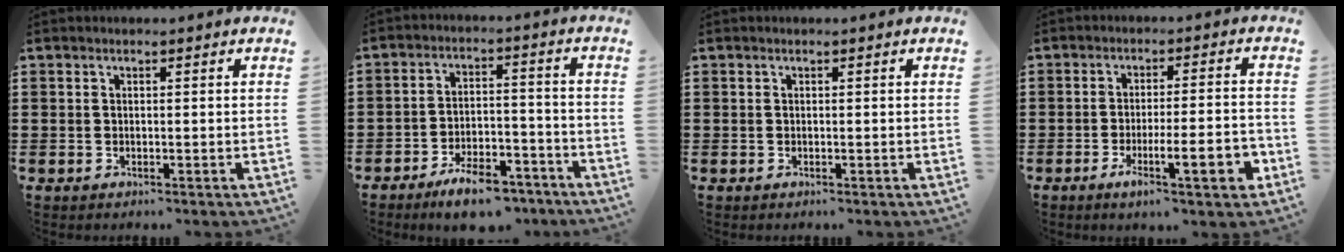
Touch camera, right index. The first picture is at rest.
{"total": 7.9, "force": [-6.3, 2.0, 4.2], "torque": [-0.073, 0.016, -0.115]}
{"total": 0.0}
{"total": 8.5, "force": [-3.1, 1.3, 7.9], "torque": [-0.117, -0.007, -0.052]}